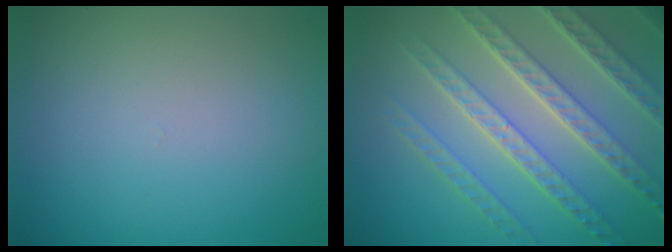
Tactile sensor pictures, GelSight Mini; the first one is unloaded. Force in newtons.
{"total": 7.9, "press": 5.6, "slide": 5.6}